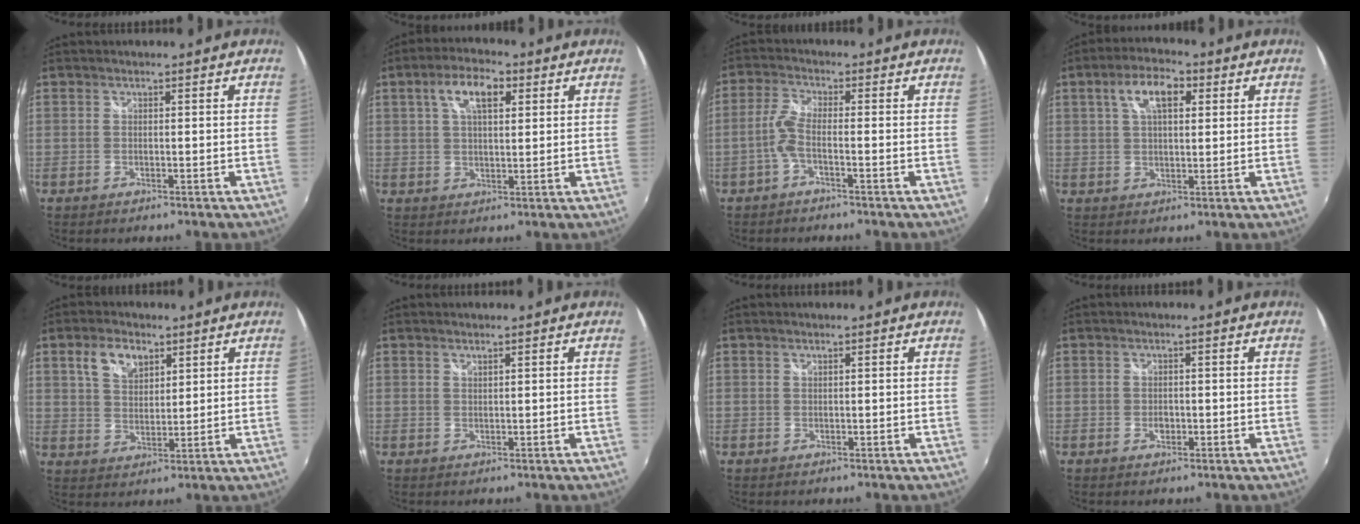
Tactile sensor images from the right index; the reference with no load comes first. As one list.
[{"total": 7.6, "force": [3.1, 3.5, 6.1], "torque": [-0.111, 0.018, 0.053]}, {"total": 3.5, "force": [-1.5, 0.4, 3.1], "torque": [-0.077, 0.005, -0.034]}, {"total": 7.8, "force": [3.0, 3.7, 6.1], "torque": [-0.111, 0.020, 0.050]}, {"total": 6.7, "force": [3.6, 3.8, 4.2], "torque": [-0.077, 0.013, 0.066]}, {"total": 0.6, "force": [0.6, 0.0, 0.2], "torque": [-0.002, 0.001, 0.010]}, {"total": 0.0}, {"total": 1.4, "force": [-0.4, 1.1, 0.8], "torque": [-0.014, 0.000, -0.008]}]